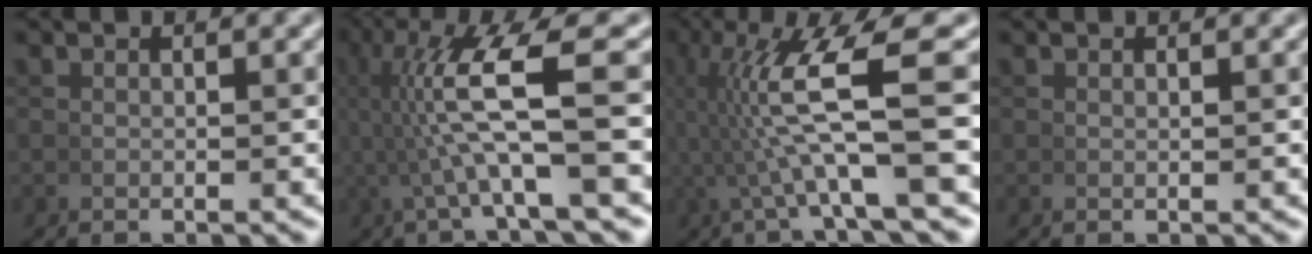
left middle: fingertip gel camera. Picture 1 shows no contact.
{"total": 6.9, "force": [1.3, 1.2, 6.7], "torque": [-0.127, 0.013, 0.017]}
{"total": 7.7, "force": [1.0, 1.4, 7.5], "torque": [-0.142, 0.010, 0.014]}
{"total": 0.0}